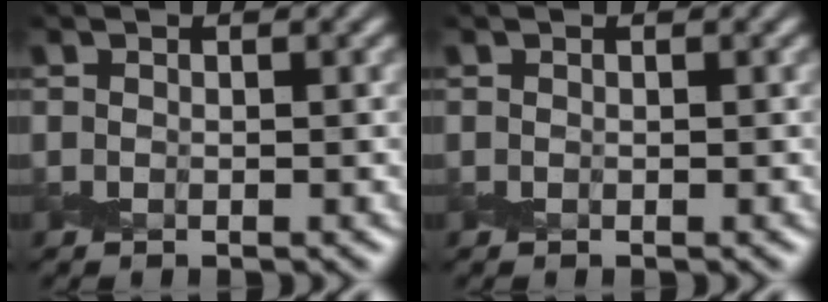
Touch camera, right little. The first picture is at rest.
{"total": 0.0}